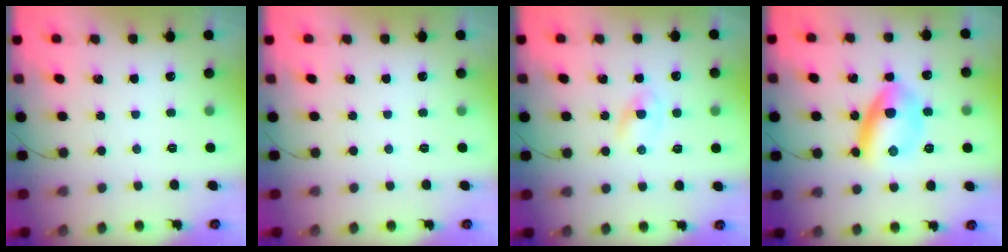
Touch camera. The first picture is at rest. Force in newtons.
{"total": 0.0}
{"total": 2.6, "press": 2.3, "slide": 1.1}
{"total": 9.9, "press": 9.9, "slide": 0.5}